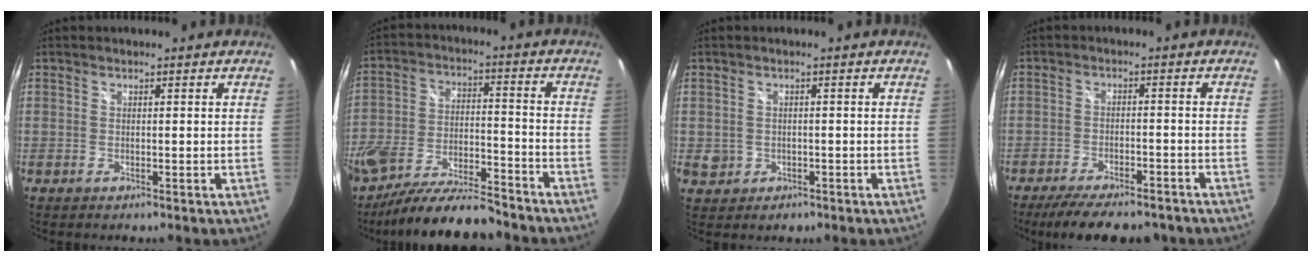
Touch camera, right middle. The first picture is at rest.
{"total": 16.7, "force": [-13.0, 4.9, 9.2], "torque": [-0.190, -0.037, -0.213]}
{"total": 3.8, "force": [-0.6, 3.5, 1.3], "torque": [-0.030, -0.001, -0.002]}
{"total": 13.1, "force": [-10.7, 3.8, 6.5], "torque": [-0.132, -0.021, -0.156]}